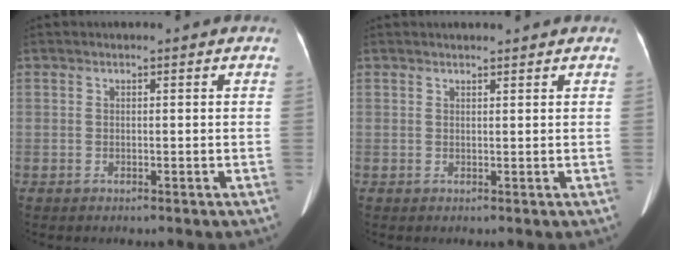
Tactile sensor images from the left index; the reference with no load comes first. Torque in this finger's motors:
{"motor_torque": [-0.02, 0.09, -0.10, -0.04]}